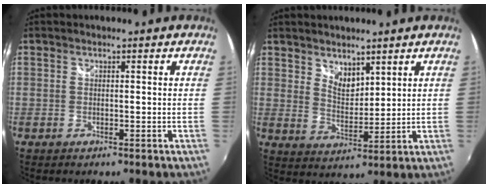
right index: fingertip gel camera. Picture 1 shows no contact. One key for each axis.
{"total": 5.1, "fx": 3.7, "fy": 2.7, "fz": 2.2, "tx": -0.027, "ty": -0.002, "tz": 0.068}